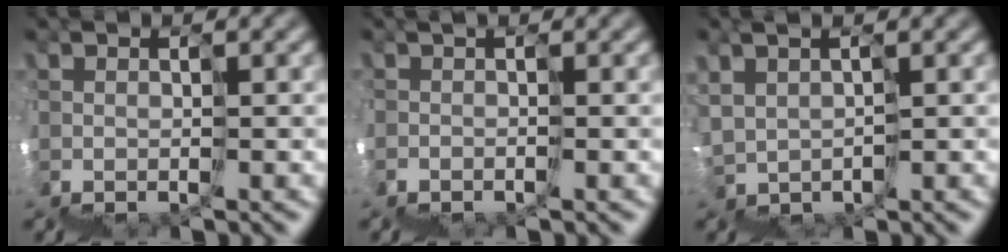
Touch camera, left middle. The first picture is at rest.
{"total": 1.7, "force": [-1.0, 0.7, 1.1], "torque": [-0.011, -0.014, -0.020]}
{"total": 1.0, "force": [0.9, 0.2, -0.2], "torque": [-0.015, 0.007, 0.015]}